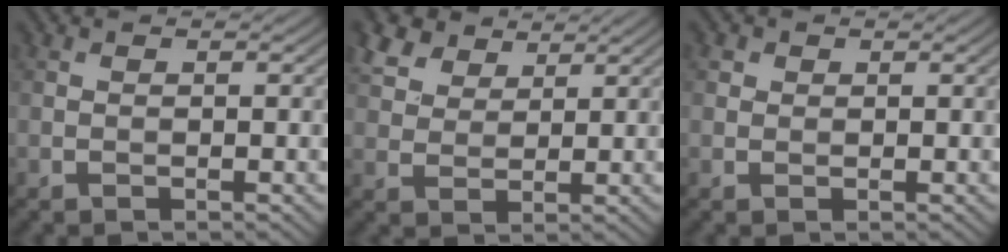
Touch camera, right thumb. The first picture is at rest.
{"total": 5.7, "force": [4.0, 3.2, 2.5], "torque": [-0.070, 0.009, 0.084]}
{"total": 1.3, "force": [0.5, 1.1, 0.4], "torque": [-0.006, 0.000, 0.006]}